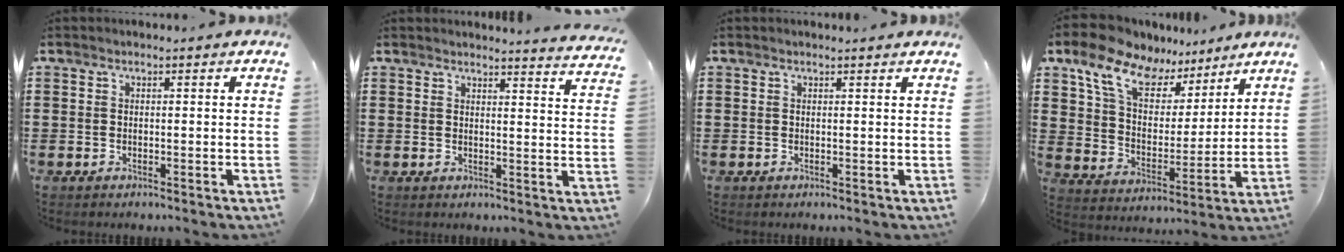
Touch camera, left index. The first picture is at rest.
{"total": 3.1, "force": [3.0, -0.6, 0.4], "torque": [-0.013, -0.021, 0.052]}
{"total": 0.6, "force": [0.6, 0.0, 0.2], "torque": [-0.006, -0.003, 0.012]}
{"total": 10.6, "force": [8.1, 5.5, 4.0], "torque": [-0.115, -0.030, 0.150]}